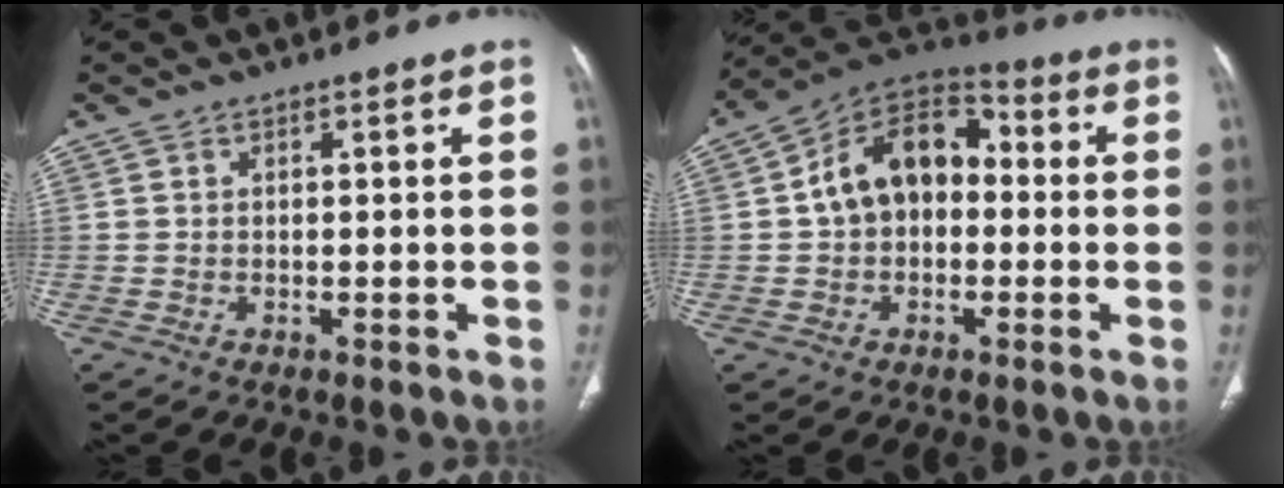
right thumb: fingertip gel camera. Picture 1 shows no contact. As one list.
[{"total": 14.2, "force": [0.7, 9.8, 10.2], "torque": [-0.136, 0.042, -0.004]}]